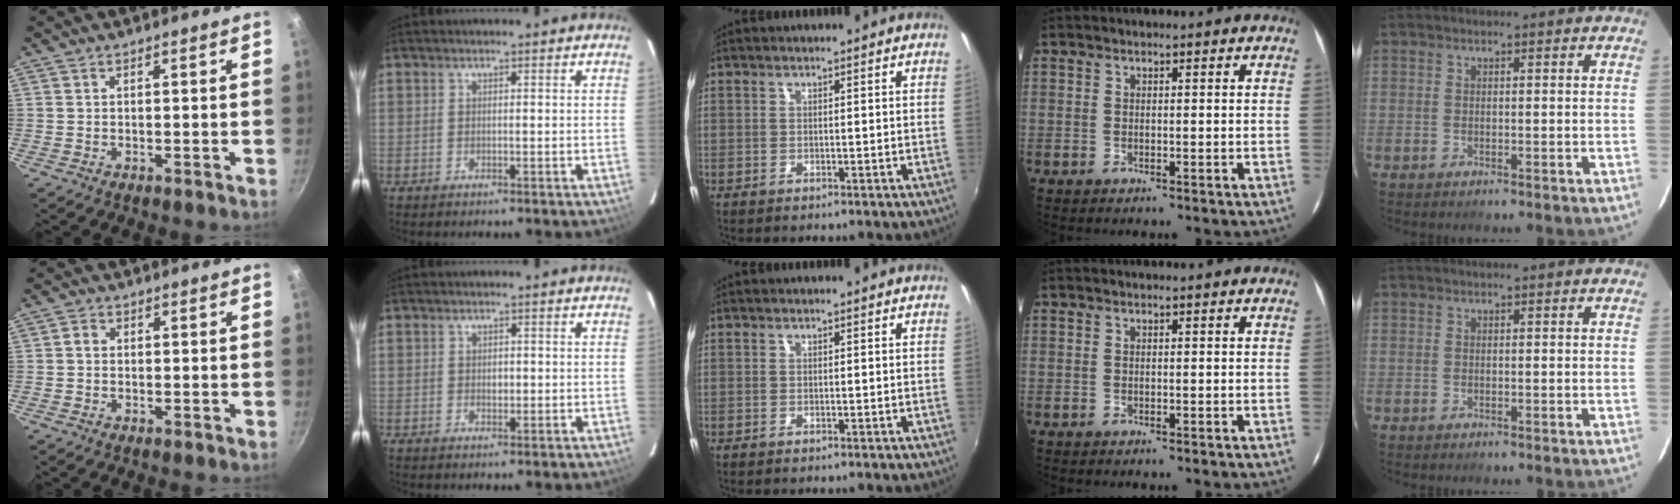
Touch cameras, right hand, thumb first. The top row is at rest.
{"thumb": {"total": 1.5, "force": [-0.1, 1.3, 0.8], "torque": [-0.015, 0.007, -0.005]}, "index": {"total": 1.3, "force": [-0.2, 1.0, 0.9], "torque": [-0.015, 0.003, -0.003]}}